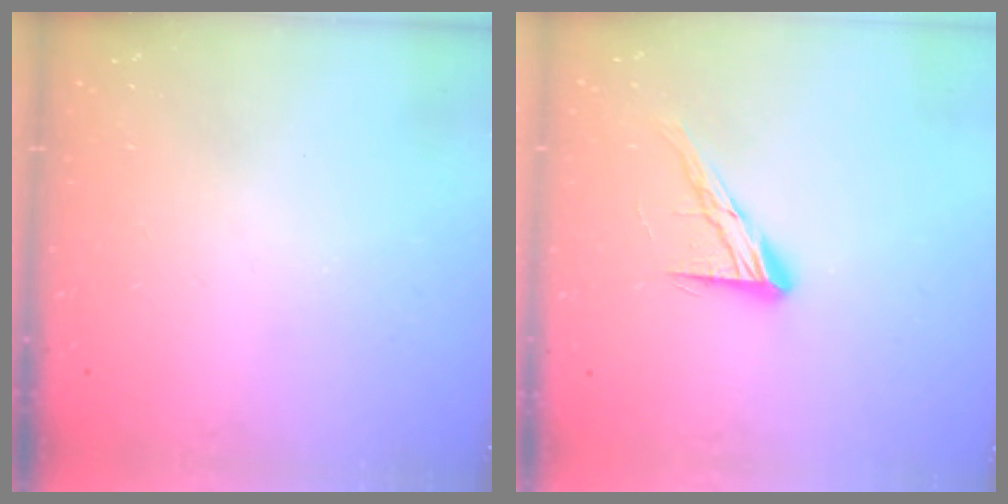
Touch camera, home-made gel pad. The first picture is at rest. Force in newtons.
{"total": 10.6, "press": 10.6, "slide": 0.8}